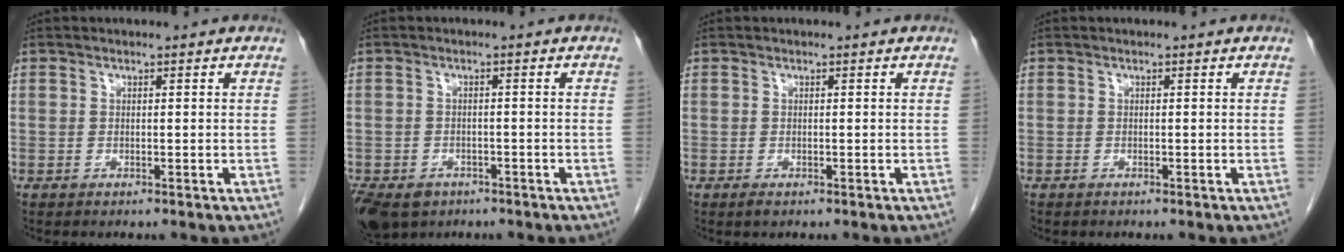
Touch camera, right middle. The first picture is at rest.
{"total": 10.9, "force": [-6.2, 8.0, 4.1], "torque": [-0.119, -0.013, -0.085]}
{"total": 0.7, "force": [-0.5, 0.3, 0.5], "torque": [-0.009, -0.001, -0.005]}
{"total": 0.0}